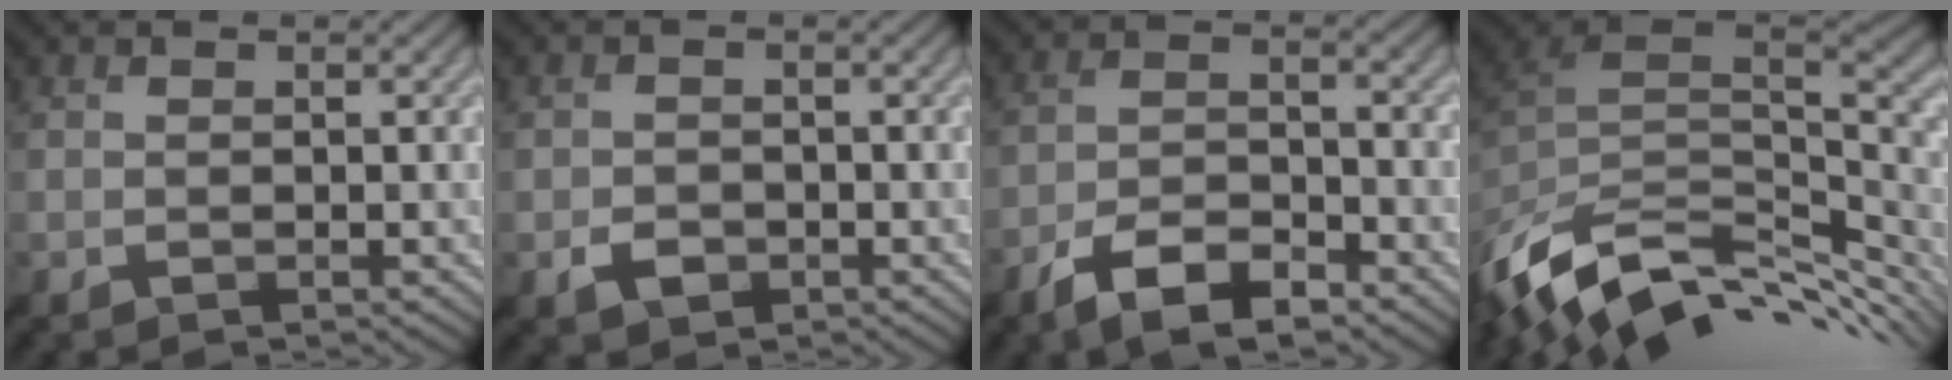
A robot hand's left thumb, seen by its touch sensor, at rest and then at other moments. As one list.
[{"total": 2.0, "force": [-1.0, 1.5, 0.8], "torque": [-0.018, -0.004, -0.017]}, {"total": 7.9, "force": [-5.6, 2.8, 4.9], "torque": [-0.095, -0.004, -0.106]}, {"total": 13.8, "force": [-6.6, 7.7, 9.4], "torque": [-0.229, -0.018, -0.111]}]